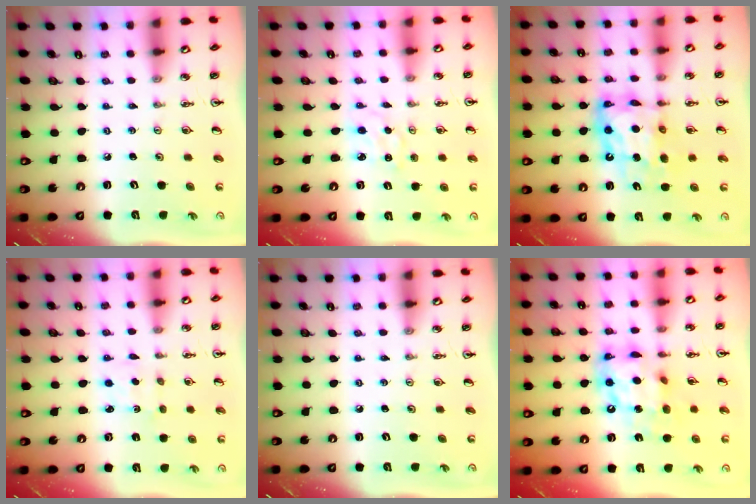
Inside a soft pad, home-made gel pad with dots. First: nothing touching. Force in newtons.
{"total": 1.5, "press": 1.4, "slide": 0.4}
{"total": 12.4, "press": 12.3, "slide": 1.1}
{"total": 2.4, "press": 2.3, "slide": 0.4}
{"total": 0.0}
{"total": 14.1, "press": 14.1, "slide": 1.2}